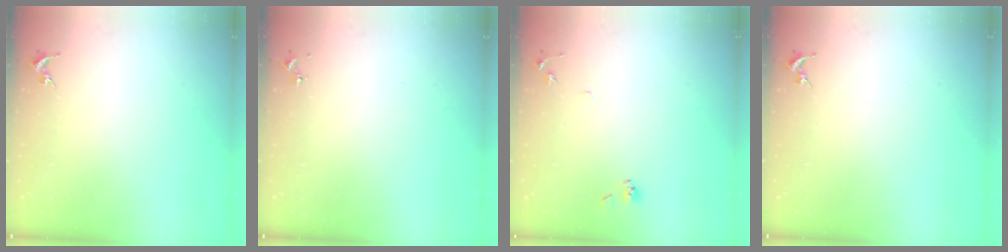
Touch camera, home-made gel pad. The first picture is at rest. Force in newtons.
{"total": 0.0}
{"total": 6.3, "press": 6.2, "slide": 1.0}
{"total": 0.0}